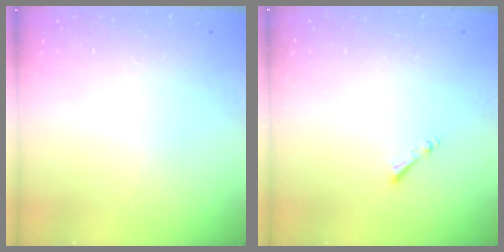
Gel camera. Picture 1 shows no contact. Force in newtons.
{"total": 1.3, "press": 1.2, "slide": 0.3}